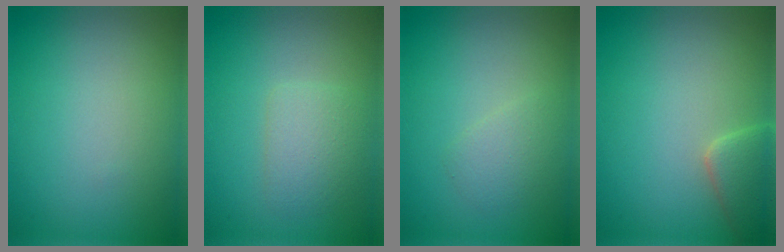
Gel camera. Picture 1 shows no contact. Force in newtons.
{"total": 2.2, "press": 2.2, "slide": 0.1}
{"total": 1.5, "press": 1.4, "slide": 0.1}
{"total": 3.0, "press": 3.0, "slide": 0.2}